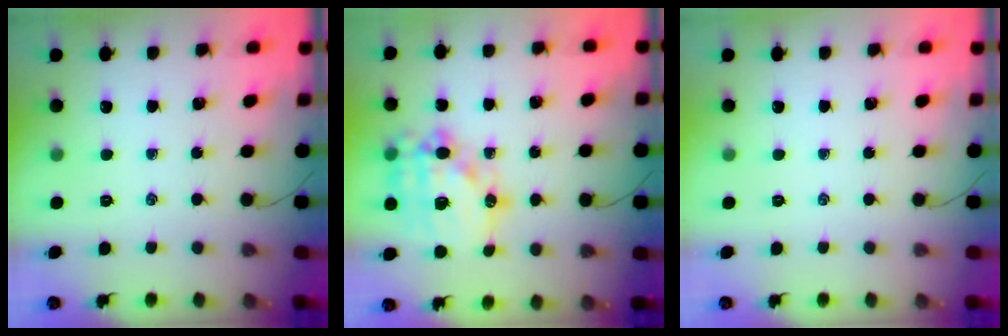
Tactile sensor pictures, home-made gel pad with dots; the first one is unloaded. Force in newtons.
{"total": 18.1, "press": 17.6, "slide": 3.8}
{"total": 0.0}